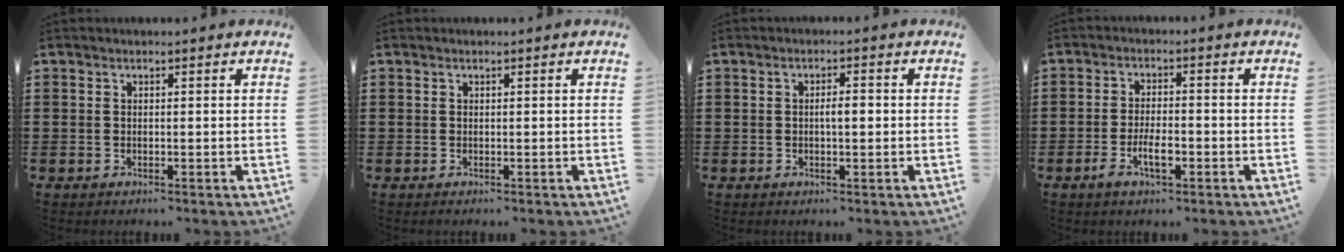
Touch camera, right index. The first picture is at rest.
{"total": 0.0}
{"total": 2.4, "force": [-0.1, 0.7, 2.3], "torque": [-0.042, 0.002, -0.003]}
{"total": 4.8, "force": [-2.0, 1.7, 4.0], "torque": [-0.080, 0.002, -0.039]}